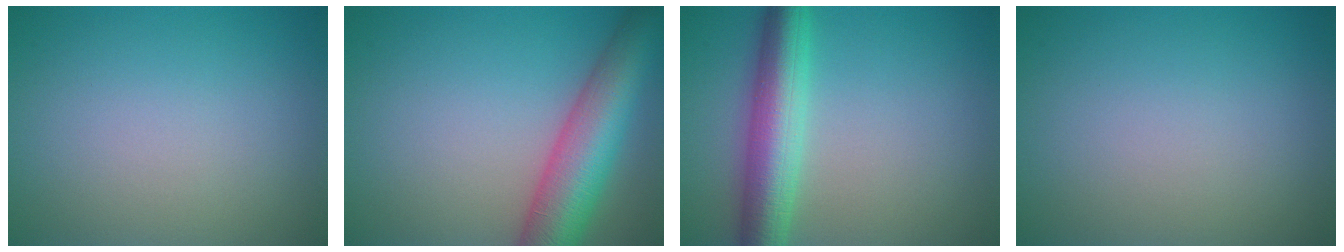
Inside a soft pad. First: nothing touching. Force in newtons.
{"total": 8.8, "press": 8.8, "slide": 0.3}
{"total": 6.5, "press": 6.5, "slide": 0.0}
{"total": 0.0}